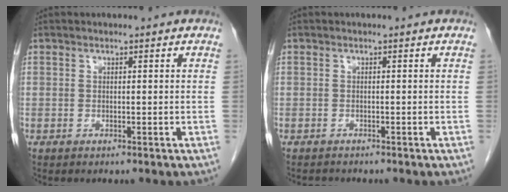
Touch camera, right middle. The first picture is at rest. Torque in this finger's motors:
{"motor_torque": [-0.05, 0.02, -0.10, -0.03]}